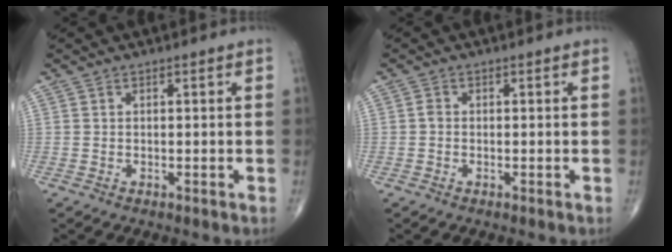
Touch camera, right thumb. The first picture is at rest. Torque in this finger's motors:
{"motor_torque": [0.08, 0.04, 0.20, 0.11, 0.02]}